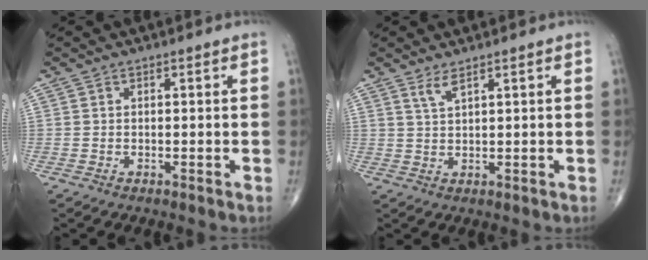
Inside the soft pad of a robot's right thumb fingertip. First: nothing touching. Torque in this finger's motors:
{"motor_torque": [0.07, 0.09, 0.39, 0.34, 0.04]}